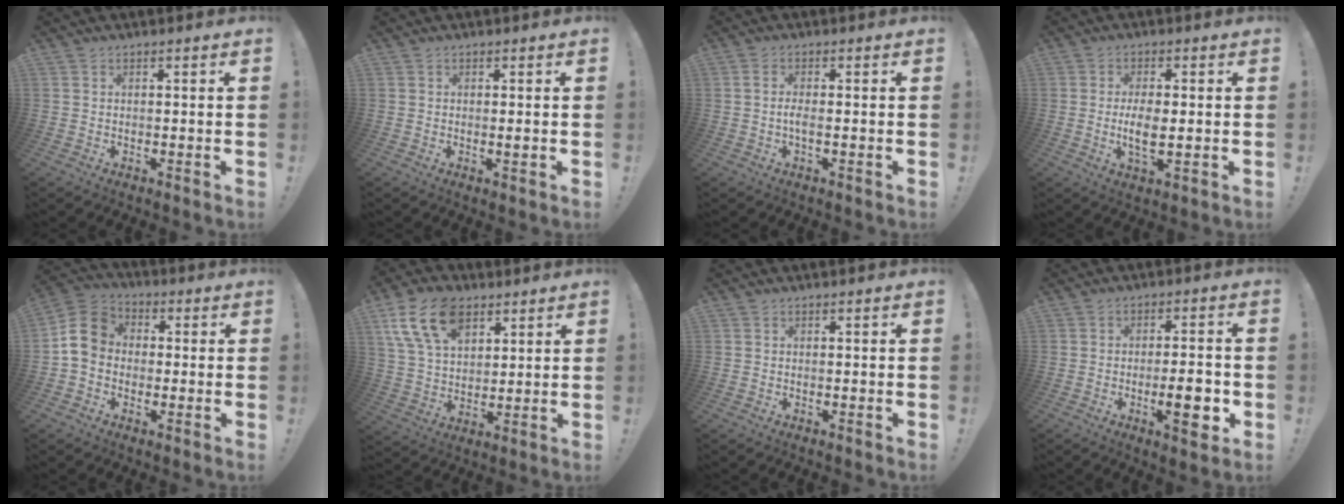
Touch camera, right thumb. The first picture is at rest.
{"total": 1.0, "force": [-0.1, -0.1, 1.0], "torque": [-0.010, -0.005, -0.004]}
{"total": 2.9, "force": [-0.5, 0.8, 2.7], "torque": [-0.060, 0.003, -0.011]}
{"total": 6.7, "force": [-0.6, 2.5, 6.2], "torque": [-0.119, -0.008, -0.013]}
{"total": 10.2, "force": [0.1, 8.4, 5.8], "torque": [-0.098, 0.024, 0.012]}
{"total": 16.0, "force": [8.4, 9.9, 9.4], "torque": [-0.169, -0.030, 0.158]}
{"total": 0.0}
{"total": 9.6, "force": [-3.1, 2.4, 8.7], "torque": [-0.121, 0.008, -0.048]}